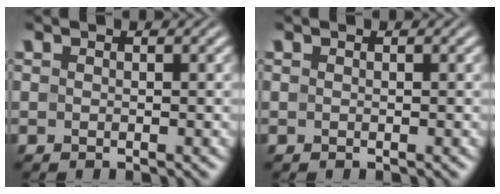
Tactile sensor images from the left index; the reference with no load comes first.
{"total": 0.0}